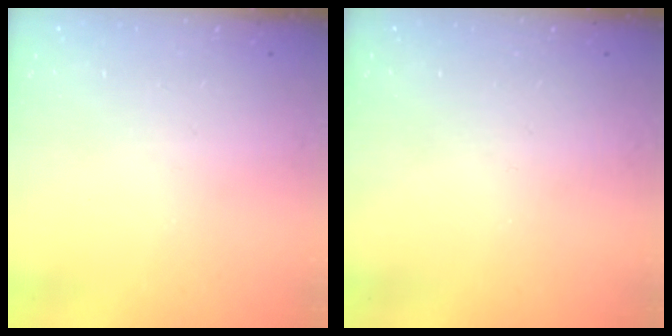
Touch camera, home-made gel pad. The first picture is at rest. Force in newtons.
{"total": 0.0}